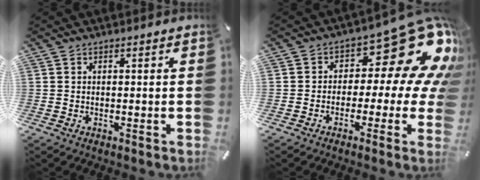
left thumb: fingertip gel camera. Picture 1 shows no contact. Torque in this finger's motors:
{"motor_torque": [0.58, 0.48, 0.63, 0.37, 0.07]}